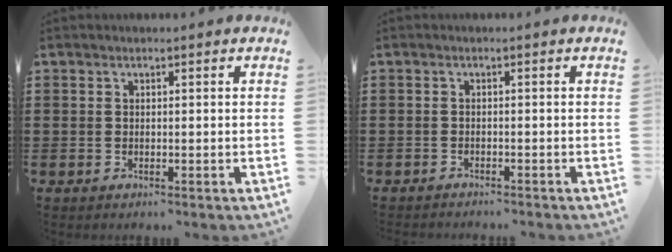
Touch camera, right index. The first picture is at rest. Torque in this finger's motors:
{"motor_torque": [-2.14, 0.00, -1.05, -0.21]}